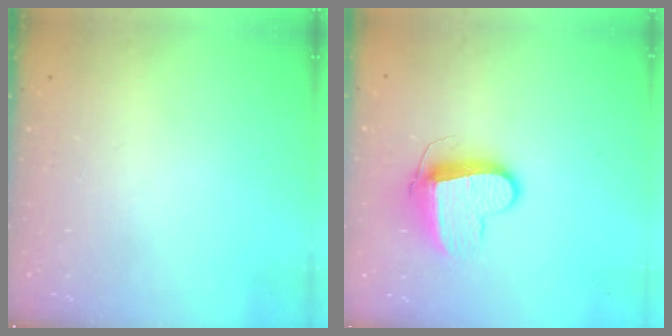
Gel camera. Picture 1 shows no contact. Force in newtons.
{"total": 10.3, "press": 10.3, "slide": 0.5}